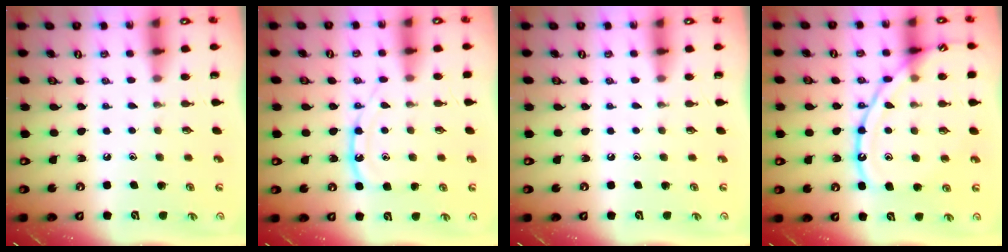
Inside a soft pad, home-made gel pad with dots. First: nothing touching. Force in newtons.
{"total": 11.6, "press": 11.6, "slide": 1.0}
{"total": 0.0}
{"total": 14.7, "press": 14.7, "slide": 1.4}